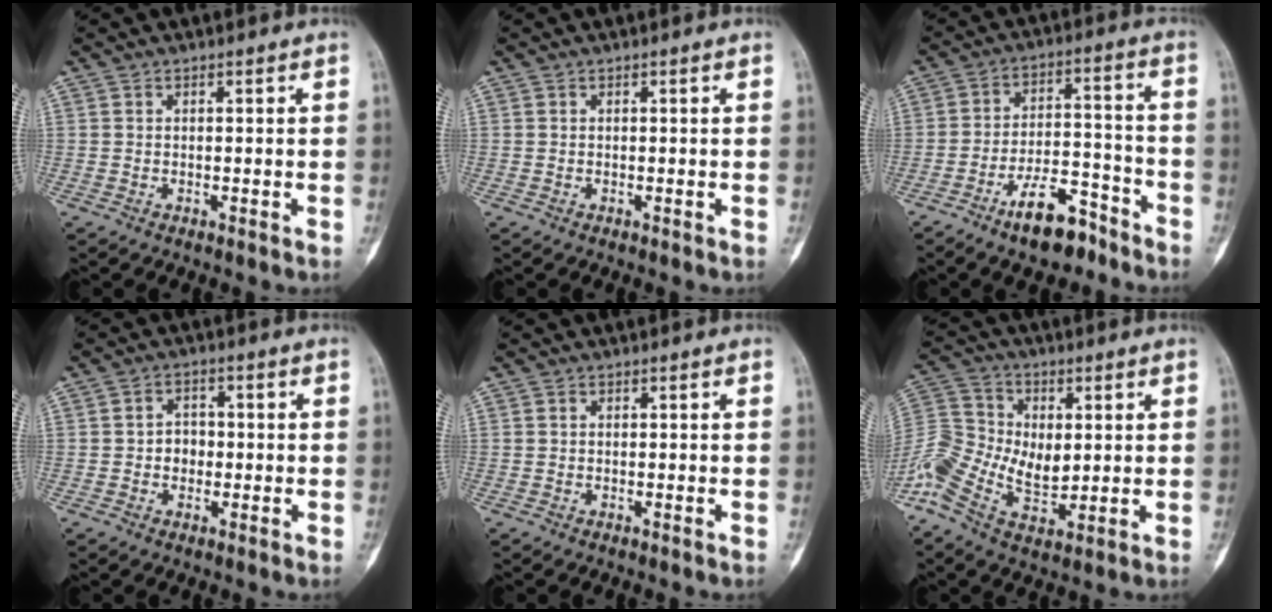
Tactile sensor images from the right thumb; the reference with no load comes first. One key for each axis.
{"total": 0.0}
{"total": 10.8, "fx": -7.6, "fy": 4.4, "fz": 6.4, "tx": -0.097, "ty": 0.065, "tz": -0.129}
{"total": 3.7, "fx": -0.5, "fy": 3.1, "fz": 1.8, "tx": -0.006, "ty": 0.010, "tz": -0.015}
{"total": 0.0}
{"total": 14.6, "fx": -1.6, "fy": 10.0, "fz": 10.6, "tx": -0.219, "ty": 0.007, "tz": -0.031}